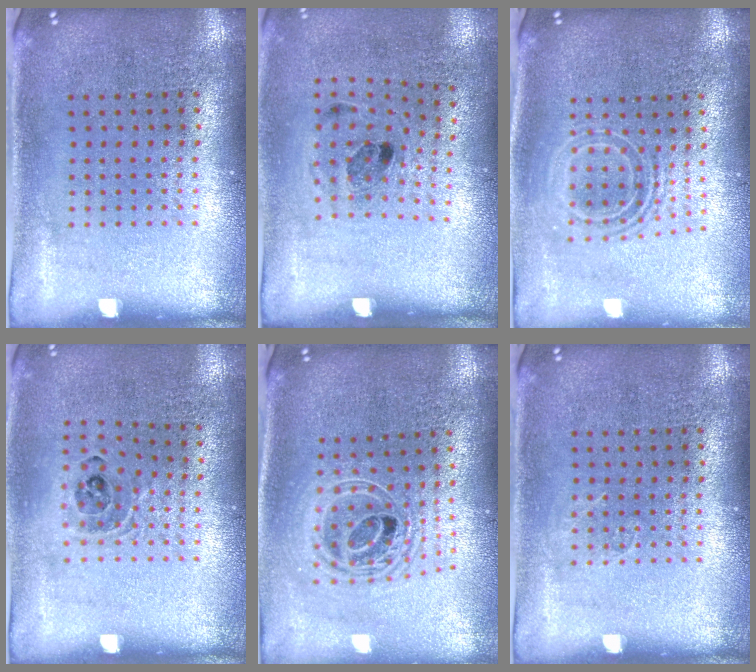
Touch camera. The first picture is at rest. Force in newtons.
{"total": 1.2, "press": 0.7, "slide": 0.9}
{"total": 1.7, "press": 1.3, "slide": 1.1}
{"total": 1.0, "press": 1.0, "slide": 0.1}
{"total": 2.2, "press": 1.7, "slide": 1.4}
{"total": 0.6, "press": 0.5, "slide": 0.2}